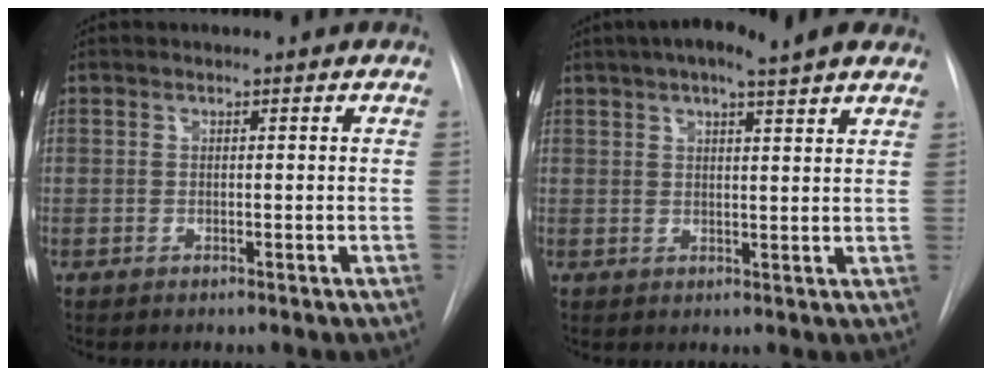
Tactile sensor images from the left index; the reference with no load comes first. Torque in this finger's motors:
{"motor_torque": [0.91, -0.85, 0.03, 0.09]}